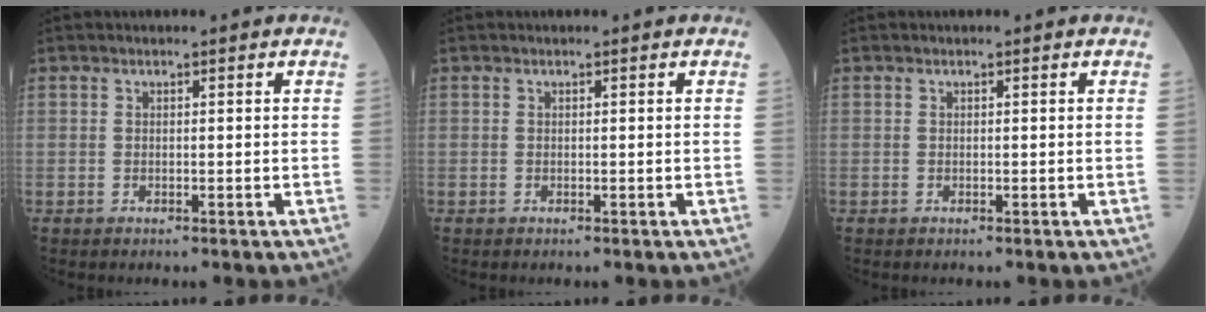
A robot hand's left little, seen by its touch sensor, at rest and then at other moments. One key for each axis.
{"total": 0.0}
{"total": 0.0}